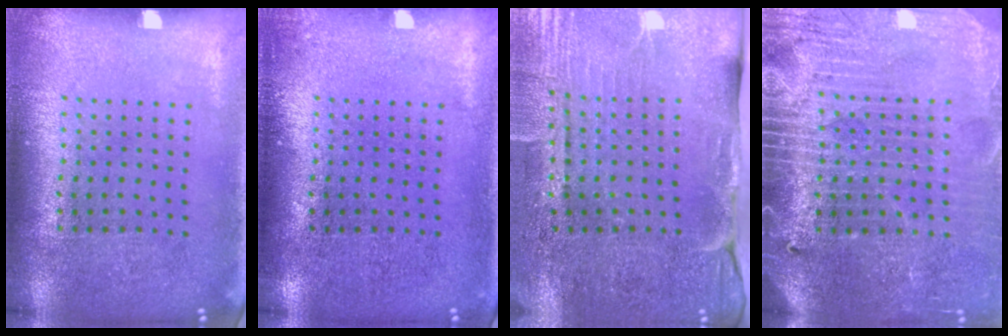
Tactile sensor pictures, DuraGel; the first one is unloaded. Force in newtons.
{"total": 0.7, "press": 0.7, "slide": 0.2}
{"total": 4.2, "press": 3.8, "slide": 1.8}
{"total": 3.9, "press": 3.6, "slide": 1.5}